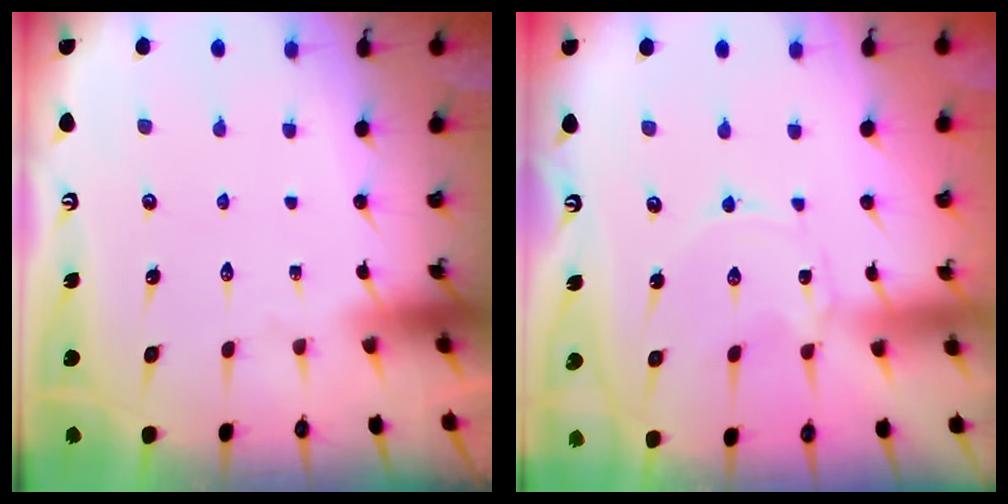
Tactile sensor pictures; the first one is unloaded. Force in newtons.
{"total": 0.0}